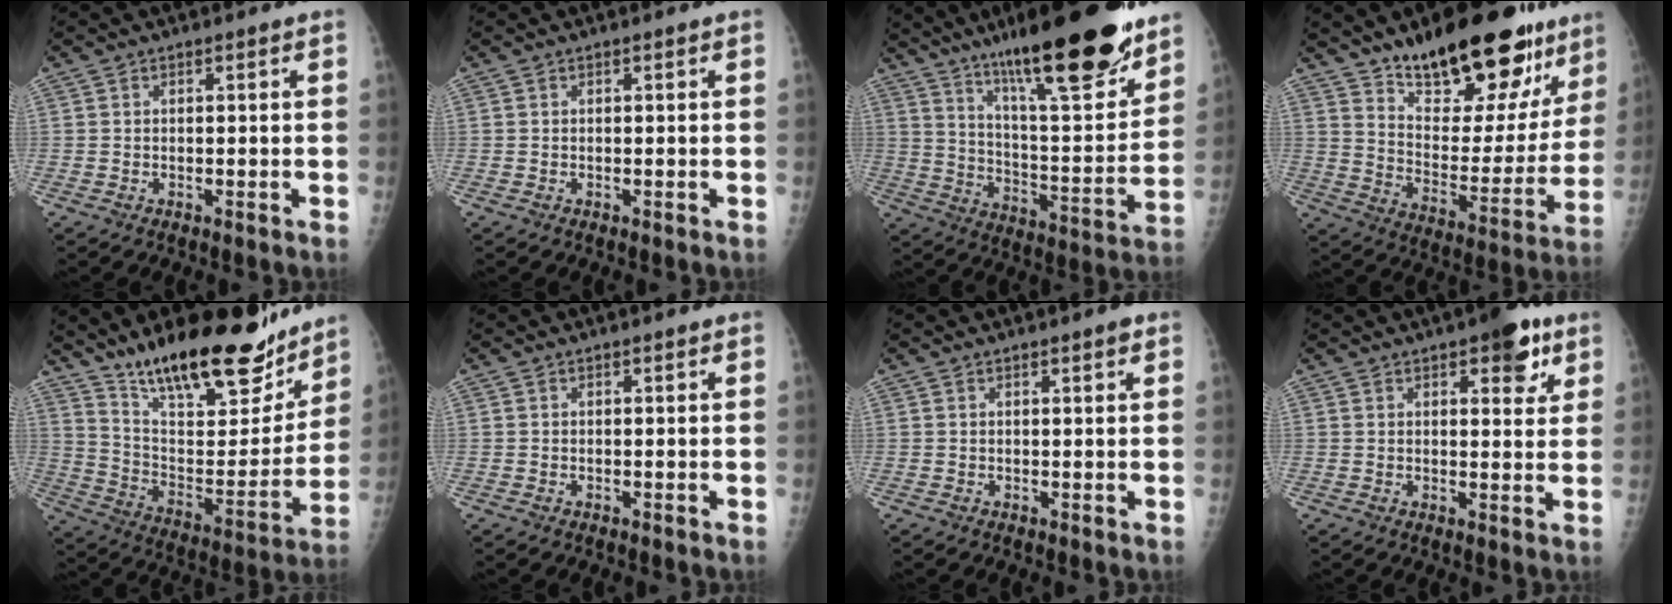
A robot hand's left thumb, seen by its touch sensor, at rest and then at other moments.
{"total": 0.0}
{"total": 27.2, "force": [18.5, 5.8, 19.1], "torque": [-0.277, -0.076, 0.300]}
{"total": 25.6, "force": [17.7, 10.2, 15.5], "torque": [-0.178, -0.086, 0.270]}
{"total": 25.1, "force": [19.0, 8.2, 14.3], "torque": [-0.183, -0.090, 0.309]}
{"total": 0.0}
{"total": 1.3, "force": [0.8, 0.3, 0.9], "torque": [-0.011, -0.002, 0.010]}
{"total": 7.9, "force": [4.3, 3.4, 5.7], "torque": [-0.045, -0.014, 0.049]}